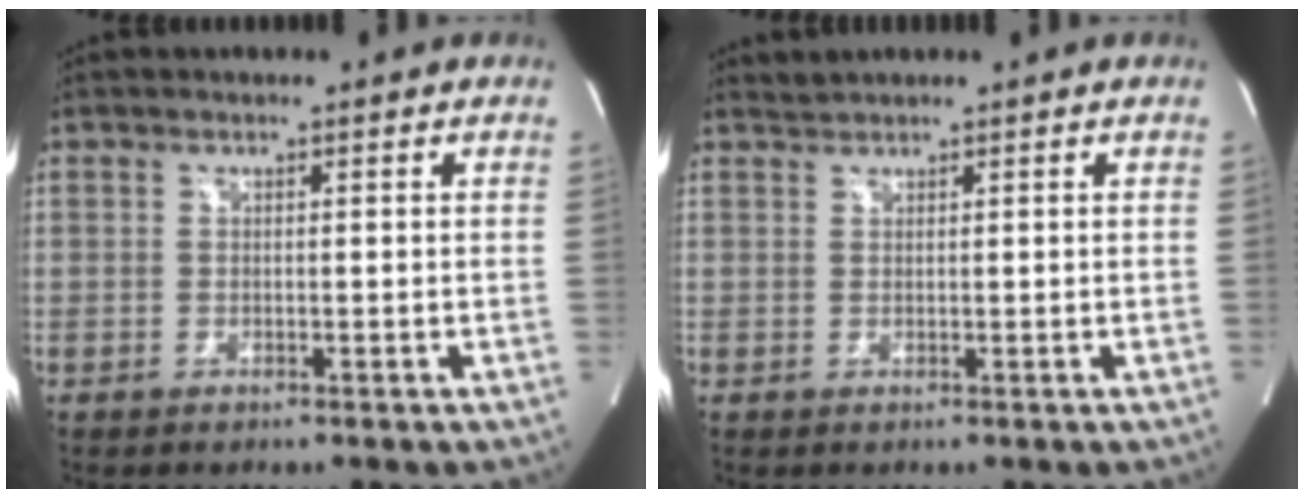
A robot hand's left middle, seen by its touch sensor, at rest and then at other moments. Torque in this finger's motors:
{"motor_torque": [-0.34, 0.44, -0.22, -0.04]}